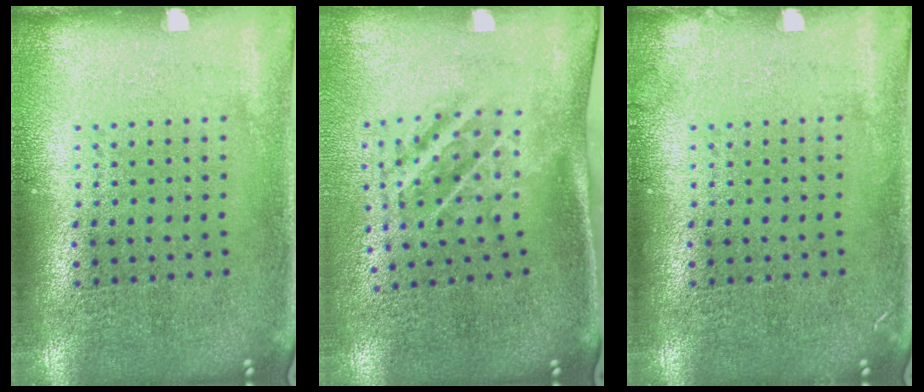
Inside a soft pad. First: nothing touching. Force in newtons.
{"total": 1.8, "press": 1.2, "slide": 1.4}
{"total": 0.6, "press": 0.5, "slide": 0.1}